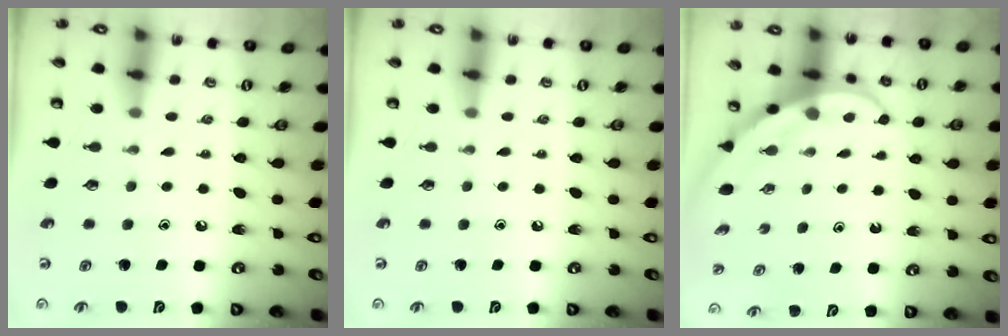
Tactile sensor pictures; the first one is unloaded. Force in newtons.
{"total": 0.0}
{"total": 4.0, "press": 3.9, "slide": 0.4}